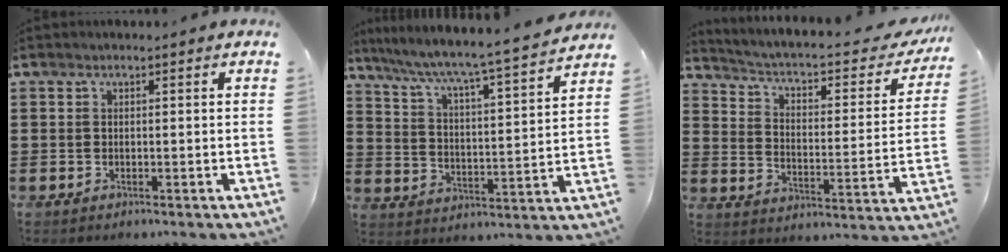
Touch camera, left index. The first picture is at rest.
{"total": 5.3, "force": [4.6, -0.8, 2.4], "torque": [-0.068, -0.046, 0.066]}
{"total": 3.4, "force": [2.4, 0.6, 2.3], "torque": [-0.060, -0.027, 0.029]}